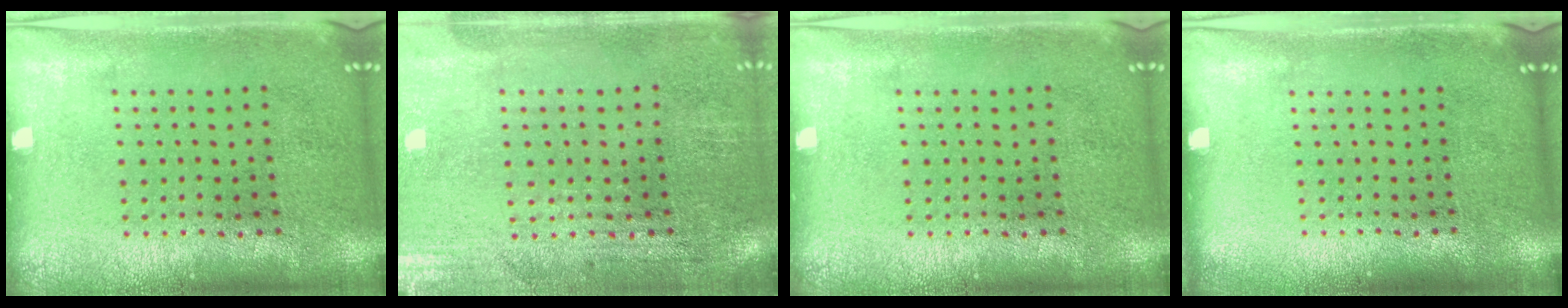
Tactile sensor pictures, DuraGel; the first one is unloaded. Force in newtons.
{"total": 0.6, "press": 0.5, "slide": 0.4}
{"total": 0.0}
{"total": 0.0}